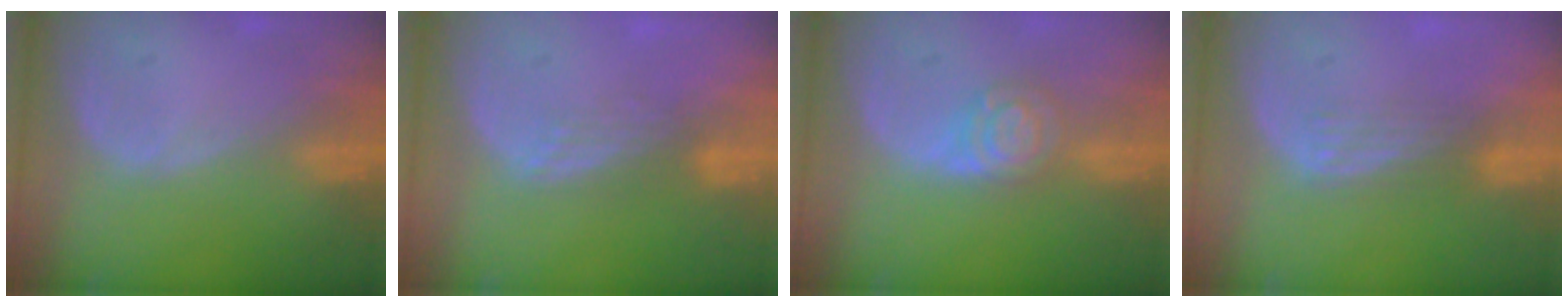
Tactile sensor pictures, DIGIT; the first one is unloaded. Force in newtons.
{"total": 3.0, "press": 2.5, "slide": 1.7}
{"total": 5.2, "press": 5.2, "slide": 0.2}
{"total": 2.9, "press": 2.7, "slide": 1.2}